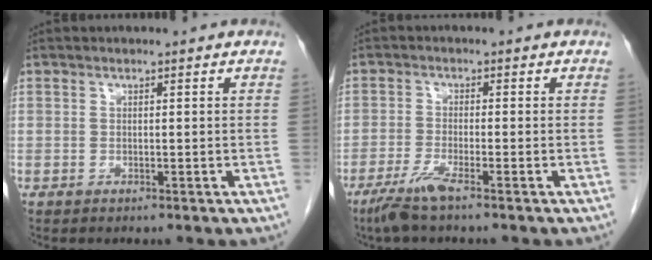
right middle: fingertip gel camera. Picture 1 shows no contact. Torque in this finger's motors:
{"motor_torque": [0.90, -0.46, 0.25, 0.06]}